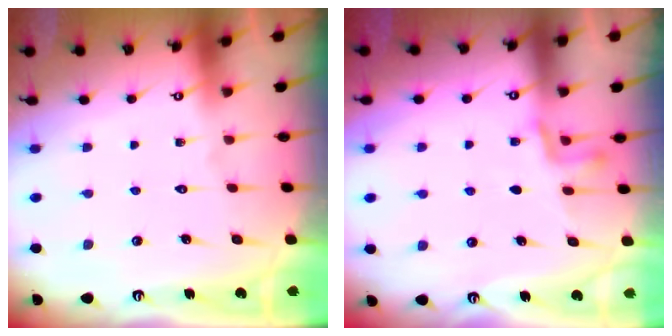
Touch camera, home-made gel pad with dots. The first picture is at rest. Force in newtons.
{"total": 3.9, "press": 3.8, "slide": 0.9}